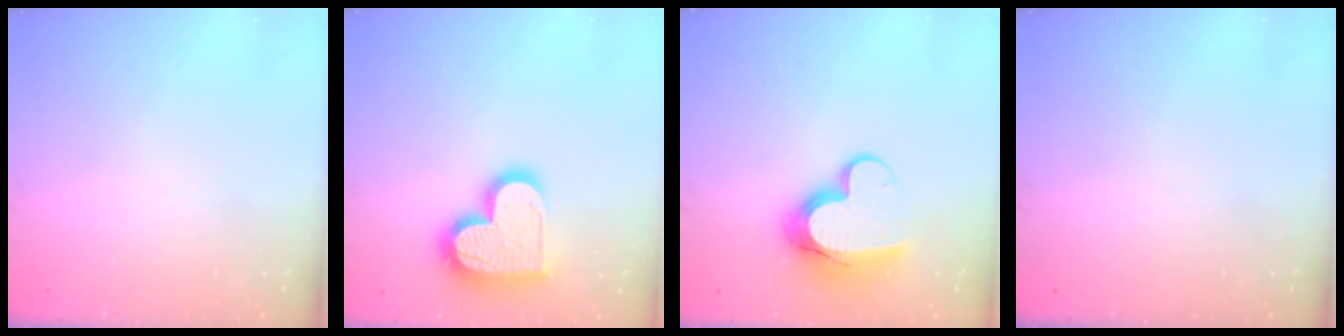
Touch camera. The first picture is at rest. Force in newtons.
{"total": 16.9, "press": 16.9, "slide": 1.3}
{"total": 11.8, "press": 11.8, "slide": 1.0}
{"total": 0.0}